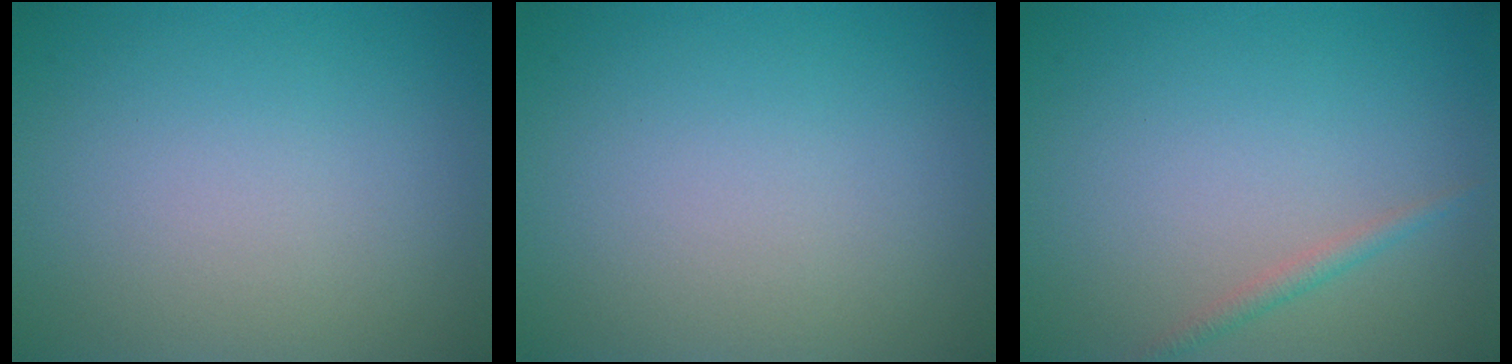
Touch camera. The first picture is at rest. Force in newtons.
{"total": 0.0}
{"total": 1.1, "press": 1.1, "slide": 0.0}